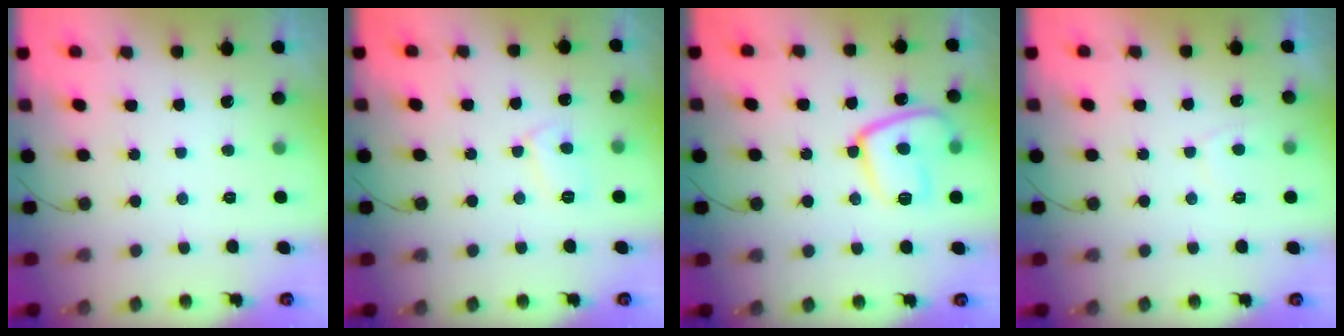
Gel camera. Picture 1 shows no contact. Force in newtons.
{"total": 5.2, "press": 5.2, "slide": 0.3}
{"total": 13.7, "press": 13.6, "slide": 1.4}
{"total": 1.6, "press": 1.5, "slide": 0.6}